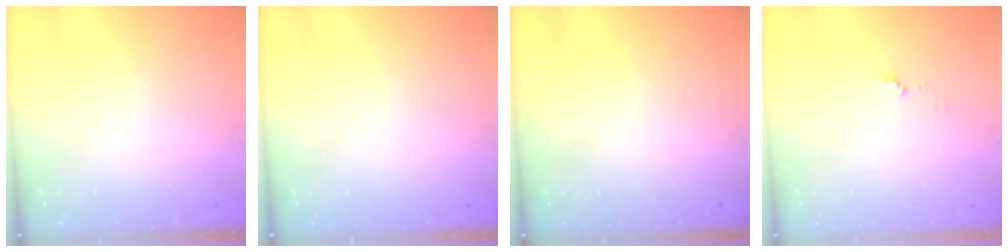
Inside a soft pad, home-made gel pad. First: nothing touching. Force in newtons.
{"total": 0.0}
{"total": 0.0}
{"total": 5.2, "press": 5.2, "slide": 0.5}